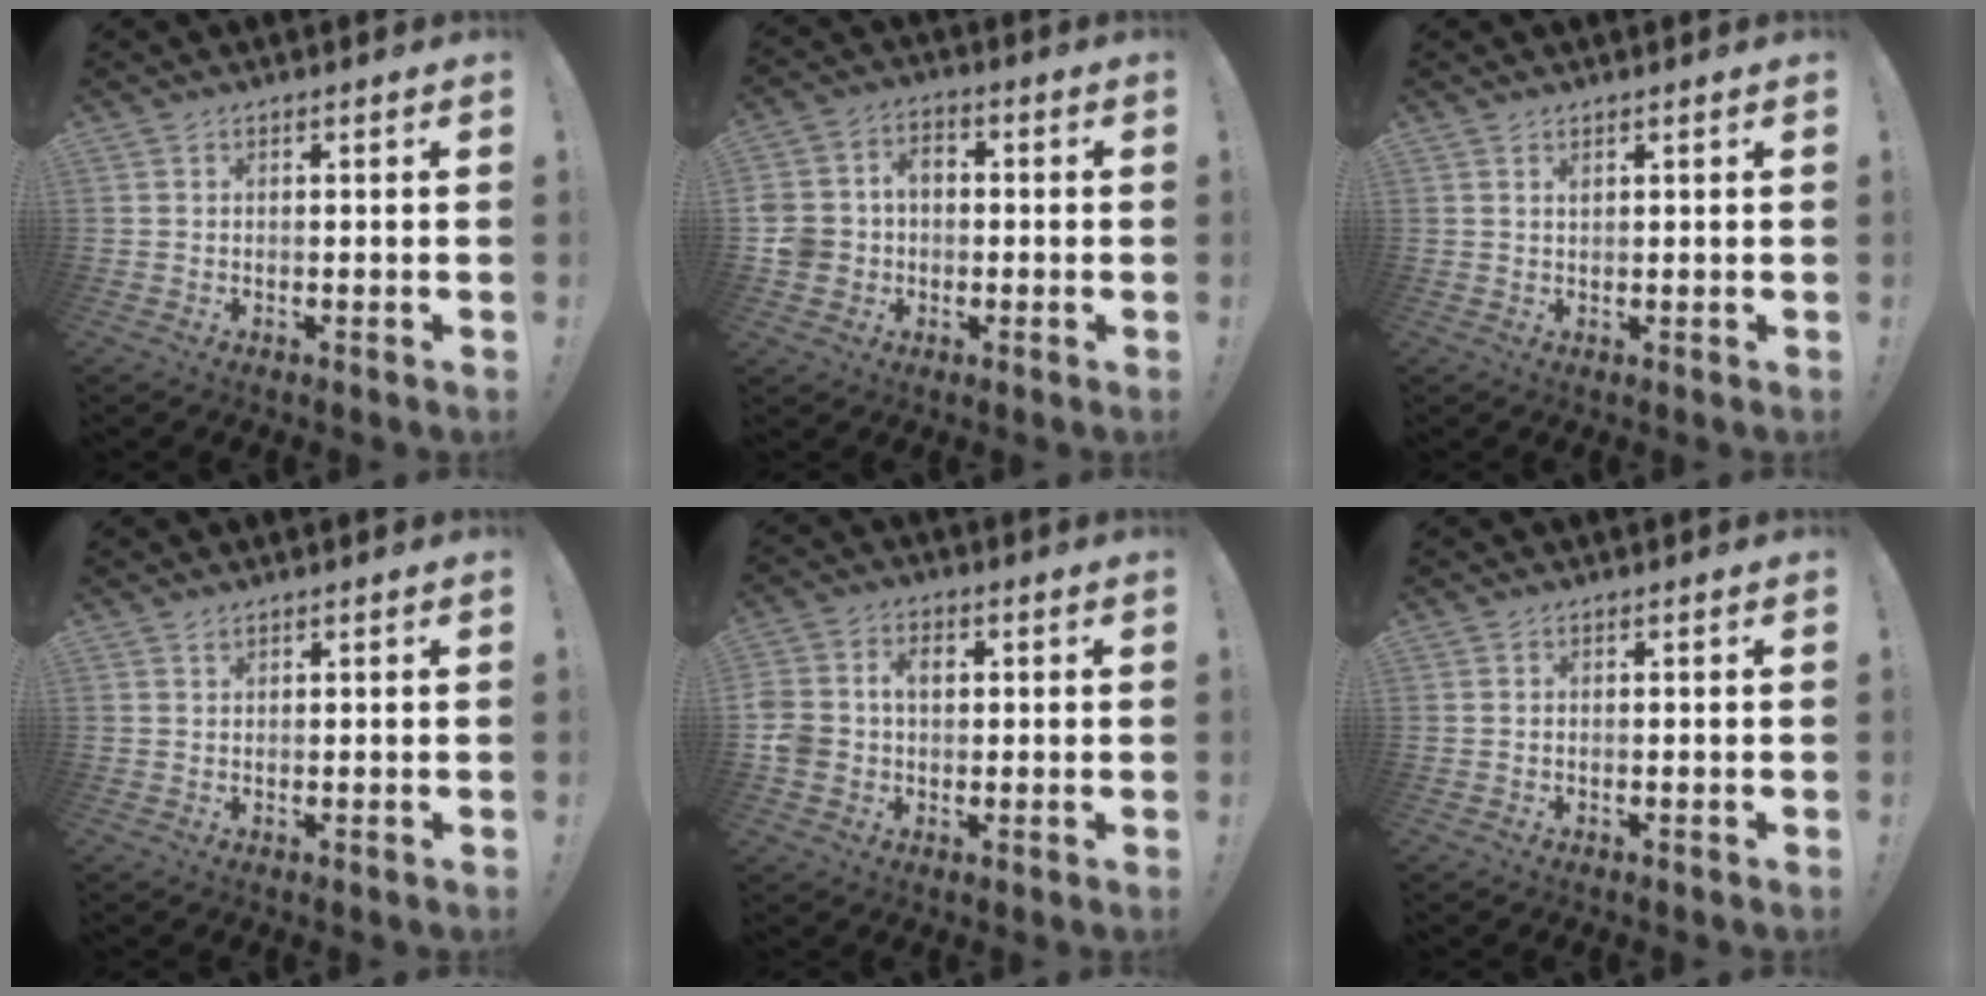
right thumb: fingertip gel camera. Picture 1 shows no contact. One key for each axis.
{"total": 9.2, "fx": -1.6, "fy": 8.3, "fz": 3.7, "tx": -0.077, "ty": 0.019, "tz": -0.027}
{"total": 0.7, "fx": 0.4, "fy": 0.3, "fz": 0.4, "tx": 0.002, "ty": -0.003, "tz": 0.007}
{"total": 0.6, "fx": 0.5, "fy": 0.3, "fz": 0.2, "tx": -0.002, "ty": -0.001, "tz": 0.009}
{"total": 7.9, "fx": 0.8, "fy": 6.5, "fz": 4.4, "tx": -0.091, "ty": 0.008, "tz": 0.015}
{"total": 0.0}